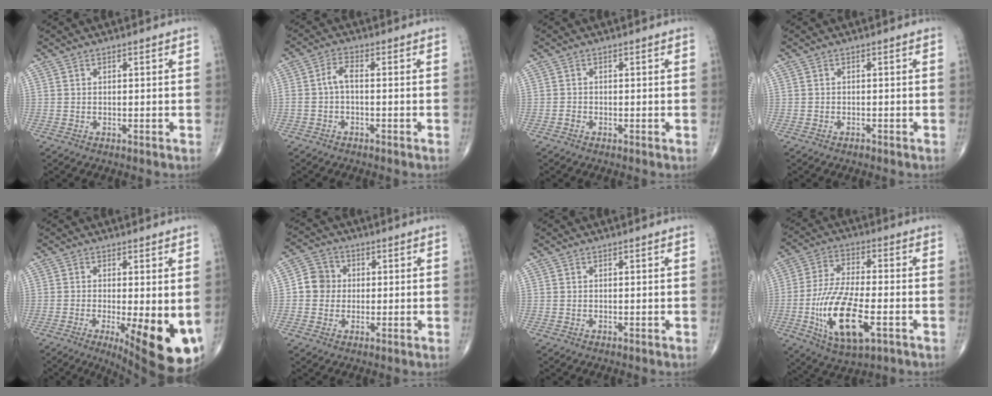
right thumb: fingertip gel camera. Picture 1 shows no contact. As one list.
[{"total": 3.0, "force": [-0.5, 1.2, 2.7], "torque": [-0.058, 0.012, -0.014]}, {"total": 0.6, "force": [-0.4, 0.3, 0.3], "torque": [-0.003, 0.000, -0.012]}, {"total": 0.6, "force": [-0.5, 0.3, 0.2], "torque": [-0.002, 0.001, -0.011]}, {"total": 14.9, "force": [-4.0, 4.7, 13.6], "torque": [-0.154, -0.021, -0.041]}, {"total": 5.4, "force": [0.1, 5.1, 1.8], "torque": [-0.008, 0.011, -0.008]}, {"total": 0.0}, {"total": 16.3, "force": [-5.0, 6.4, 14.1], "torque": [-0.279, 0.007, -0.083]}]